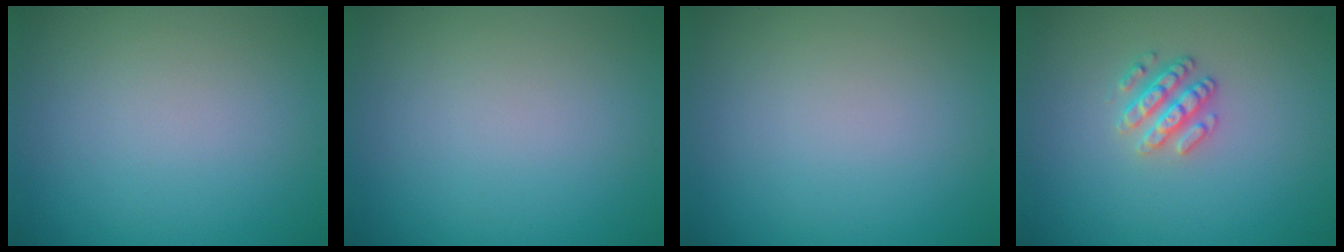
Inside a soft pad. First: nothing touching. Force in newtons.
{"total": 0.0}
{"total": 0.0}
{"total": 2.5, "press": 2.4, "slide": 0.7}